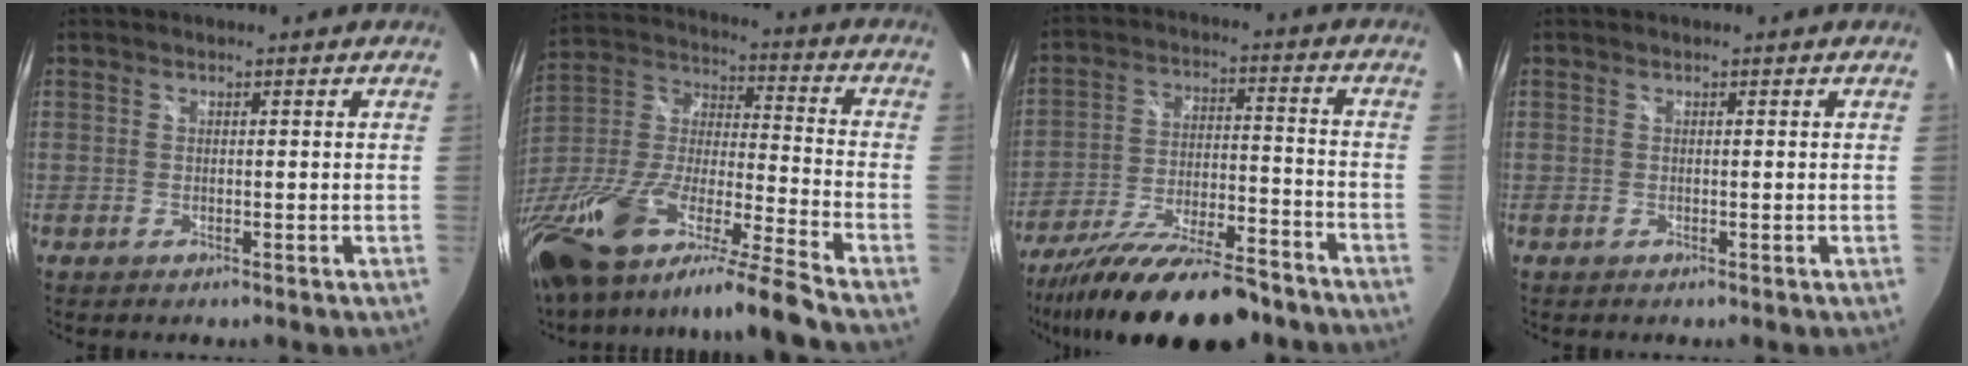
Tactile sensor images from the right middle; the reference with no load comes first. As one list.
[{"total": 27.2, "force": [-19.6, 1.7, 18.8], "torque": [-0.329, -0.056, -0.355]}, {"total": 21.6, "force": [-17.6, 5.0, 11.5], "torque": [-0.210, -0.040, -0.273]}, {"total": 0.0}]